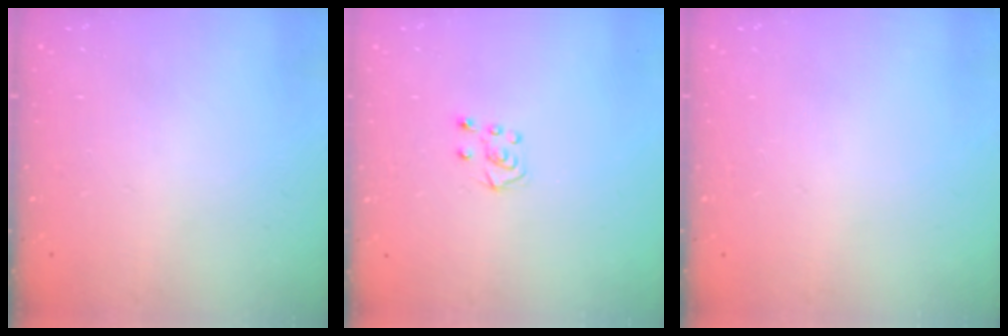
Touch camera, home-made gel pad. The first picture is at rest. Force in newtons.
{"total": 5.3, "press": 5.3, "slide": 0.6}
{"total": 0.0}